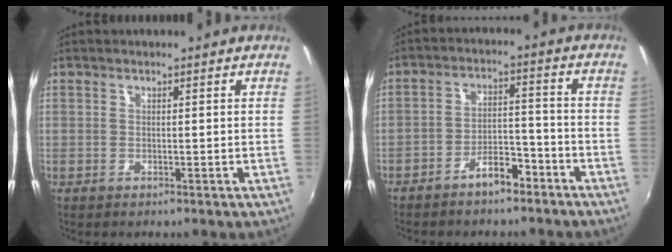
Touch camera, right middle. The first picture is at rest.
{"total": 6.5, "force": [-5.0, 2.6, 3.2], "torque": [-0.065, 0.025, -0.071]}